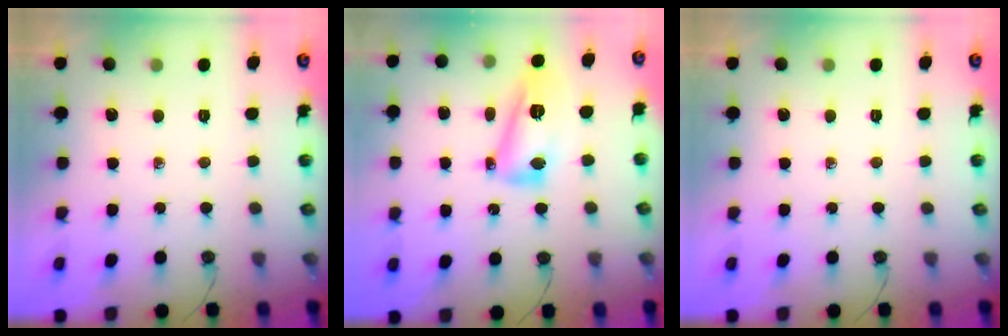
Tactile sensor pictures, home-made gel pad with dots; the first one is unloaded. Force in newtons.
{"total": 14.7, "press": 14.7, "slide": 1.2}
{"total": 0.0}